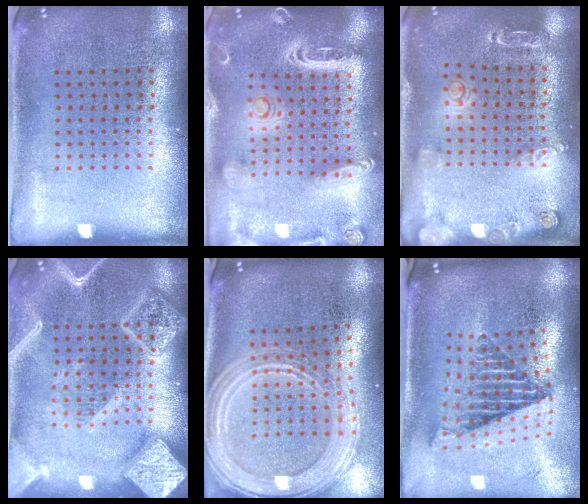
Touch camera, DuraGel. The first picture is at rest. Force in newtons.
{"total": 2.7, "press": 2.3, "slide": 1.3}
{"total": 1.5, "press": 1.5, "slide": 0.1}
{"total": 3.9, "press": 3.9, "slide": 0.4}
{"total": 3.0, "press": 2.5, "slide": 1.6}
{"total": 2.6, "press": 1.7, "slide": 1.9}